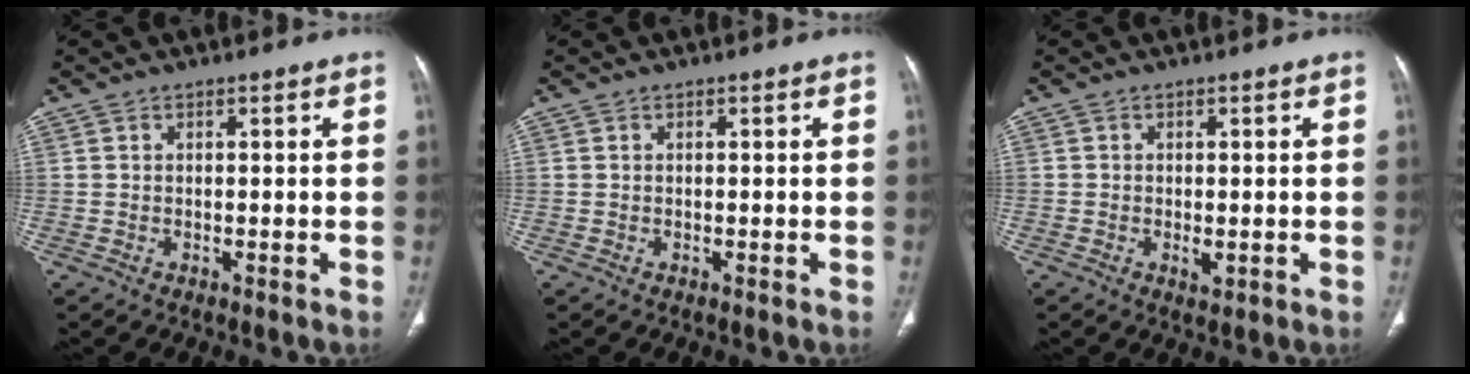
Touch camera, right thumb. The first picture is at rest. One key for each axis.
{"total": 0.0}
{"total": 1.6, "fx": -0.4, "fy": 0.9, "fz": 1.2, "tx": -0.019, "ty": -0.004, "tz": -0.004}